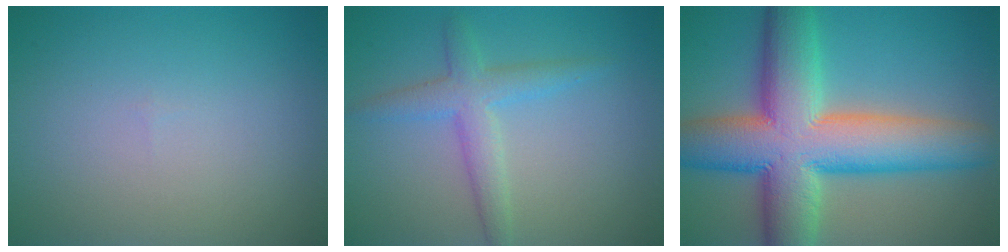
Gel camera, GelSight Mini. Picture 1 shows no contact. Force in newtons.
{"total": 3.2, "press": 3.2, "slide": 0.1}
{"total": 13.4, "press": 13.4, "slide": 0.4}